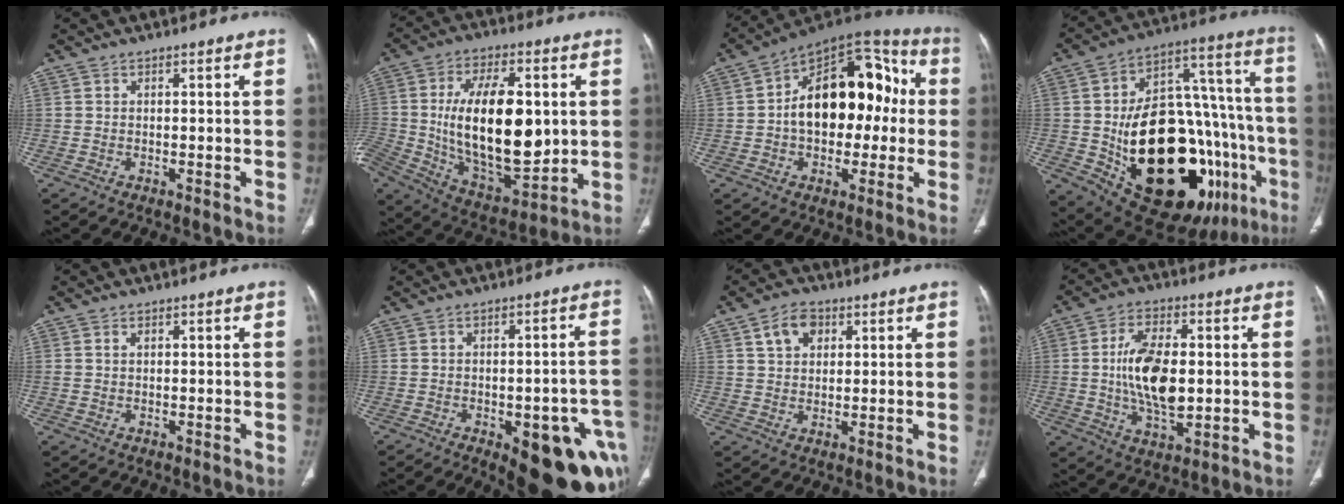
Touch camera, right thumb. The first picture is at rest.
{"total": 23.1, "force": [1.6, 11.6, 20.0], "torque": [-0.320, -0.018, 0.039]}
{"total": 21.8, "force": [0.7, 13.5, 17.1], "torque": [-0.219, 0.049, 0.005]}
{"total": 37.0, "force": [-11.2, 18.1, 30.2], "torque": [-0.395, 0.035, -0.143]}
{"total": 1.2, "force": [0.5, 0.7, 0.7], "torque": [-0.017, 0.003, 0.013]}
{"total": 19.3, "force": [-7.9, 8.1, 15.7], "torque": [-0.129, 0.027, -0.084]}
{"total": 6.2, "force": [2.7, 4.4, 3.5], "torque": [-0.041, -0.002, 0.047]}
{"total": 13.6, "force": [0.3, 7.0, 11.7], "torque": [-0.205, -0.003, 0.010]}